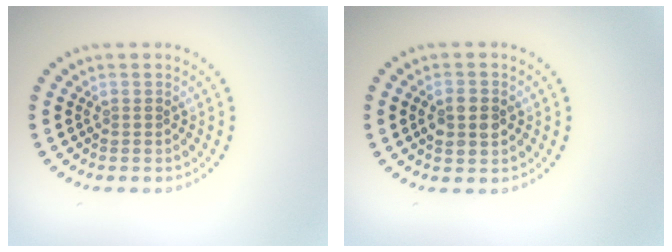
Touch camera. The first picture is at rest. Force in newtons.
{"total": 2.9, "press": 2.9, "slide": 0.1}